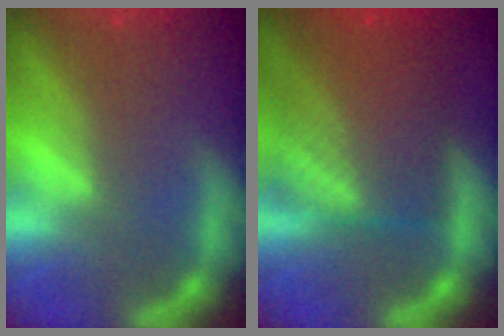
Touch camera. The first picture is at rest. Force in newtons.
{"total": 10.1}